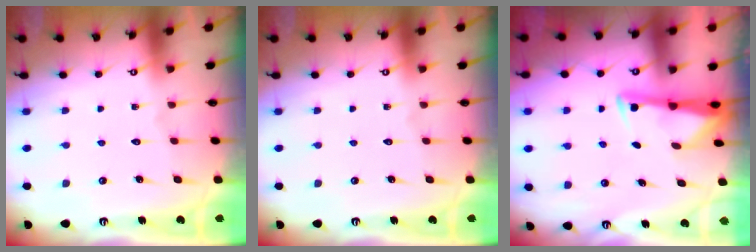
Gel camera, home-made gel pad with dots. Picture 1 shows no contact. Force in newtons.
{"total": 0.0}
{"total": 3.2, "press": 3.2, "slide": 0.4}